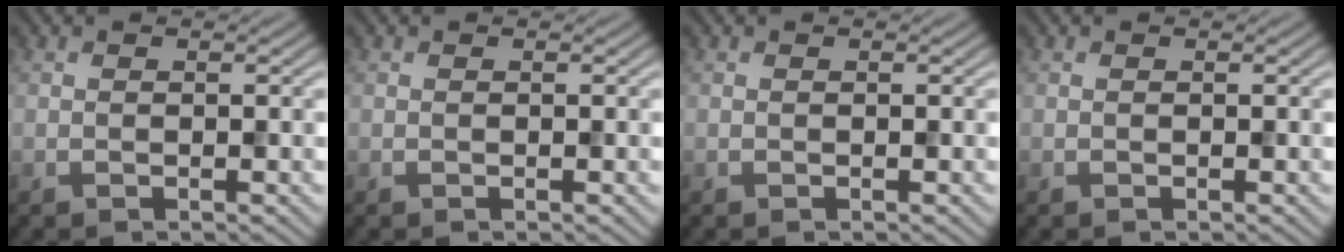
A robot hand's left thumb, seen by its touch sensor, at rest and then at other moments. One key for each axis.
{"total": 0.0}
{"total": 0.0}
{"total": 0.0}